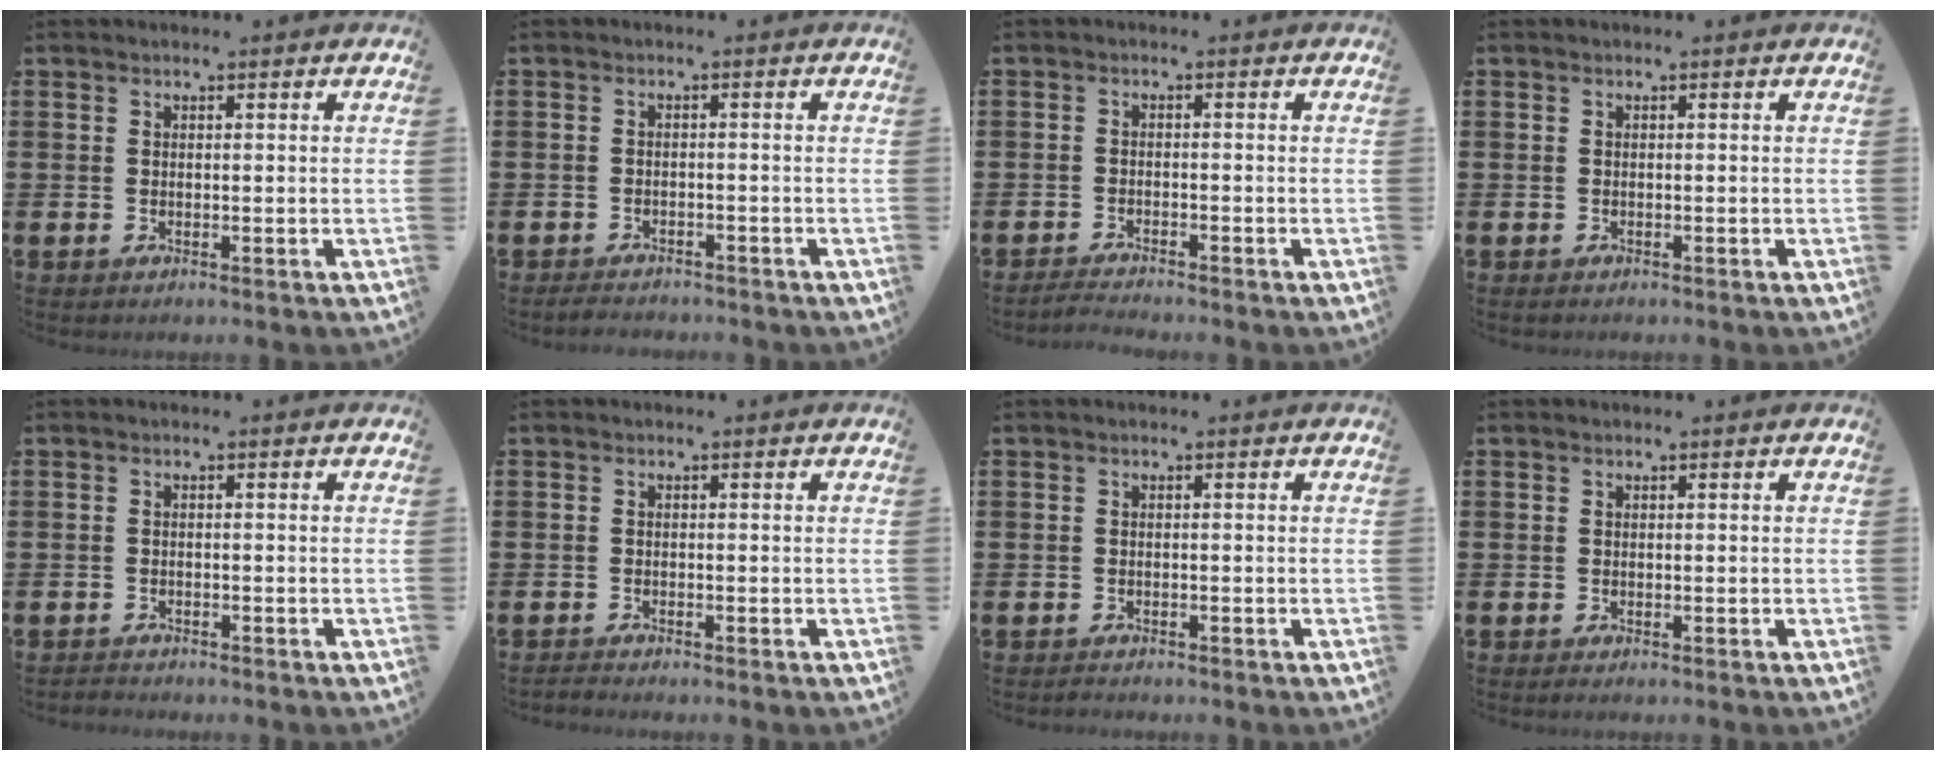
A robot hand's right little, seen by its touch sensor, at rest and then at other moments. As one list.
[{"total": 1.4, "force": [-1.4, 0.2, 0.1], "torque": [-0.006, 0.003, -0.030]}, {"total": 1.5, "force": [-1.5, -0.1, 0.3], "torque": [-0.006, 0.002, -0.029]}, {"total": 0.0}, {"total": 0.8, "force": [-0.7, 0.1, -0.1], "torque": [-0.001, 0.000, -0.016]}, {"total": 0.7, "force": [-0.7, 0.0, 0.1], "torque": [-0.003, -0.002, -0.014]}, {"total": 0.5, "force": [-0.5, 0.1, 0.1], "torque": [-0.004, -0.002, -0.010]}, {"total": 0.0}]